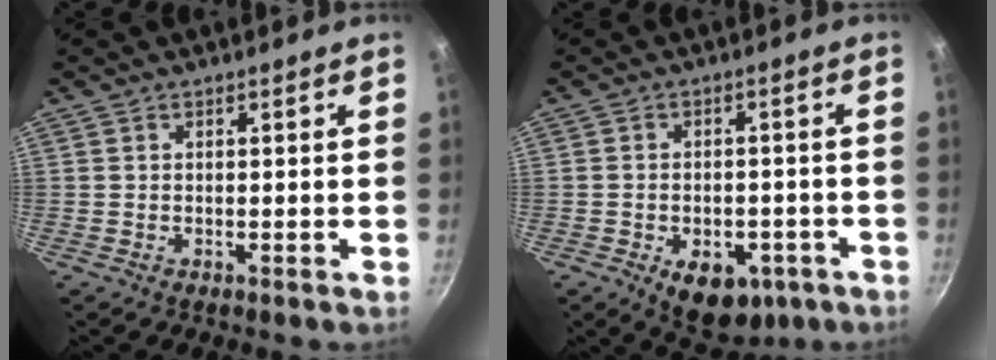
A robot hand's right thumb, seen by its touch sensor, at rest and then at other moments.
{"total": 11.0, "force": [-4.6, 6.8, 7.2], "torque": [-0.063, 0.013, -0.049]}